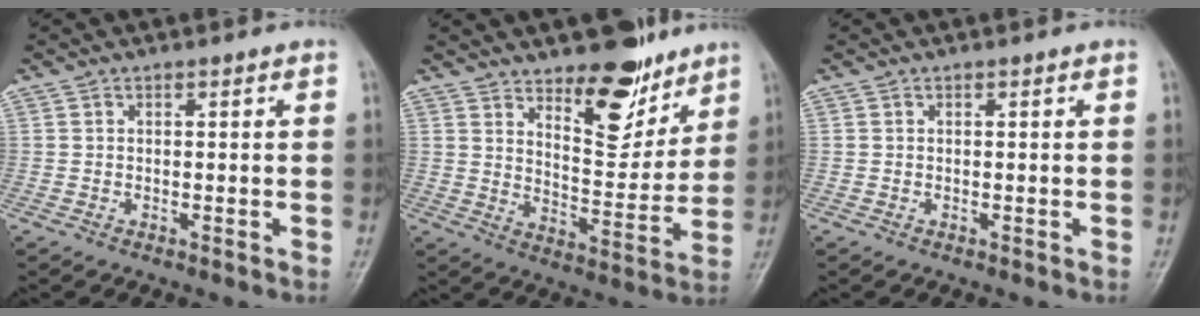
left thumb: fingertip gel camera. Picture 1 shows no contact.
{"total": 13.2, "force": [9.1, 5.5, 7.9], "torque": [-0.078, -0.072, 0.151]}
{"total": 0.0}